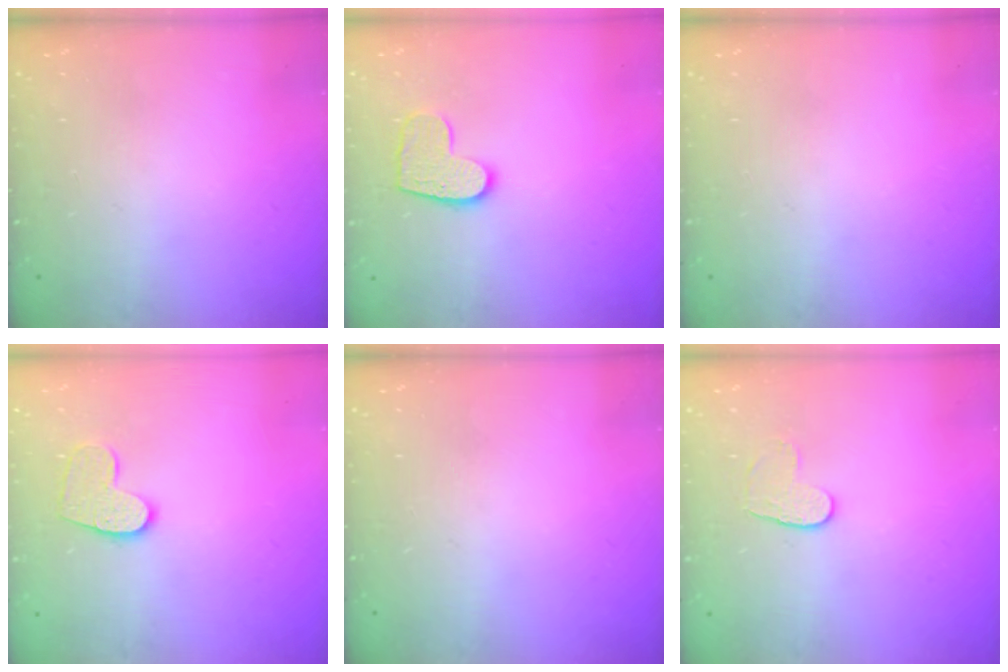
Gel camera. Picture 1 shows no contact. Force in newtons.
{"total": 9.8, "press": 9.8, "slide": 0.3}
{"total": 0.0}
{"total": 9.9, "press": 9.9, "slide": 0.7}
{"total": 0.0}
{"total": 5.8, "press": 5.7, "slide": 0.5}